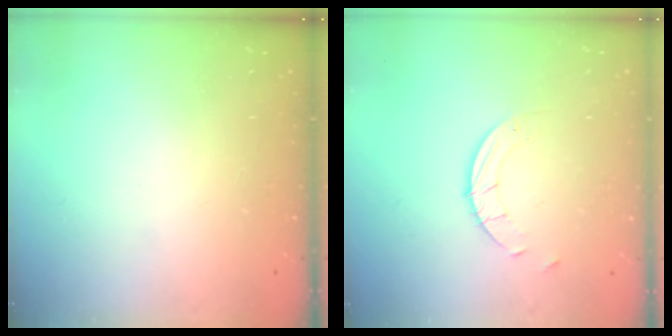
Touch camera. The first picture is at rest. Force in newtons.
{"total": 2.5, "press": 2.5, "slide": 0.2}